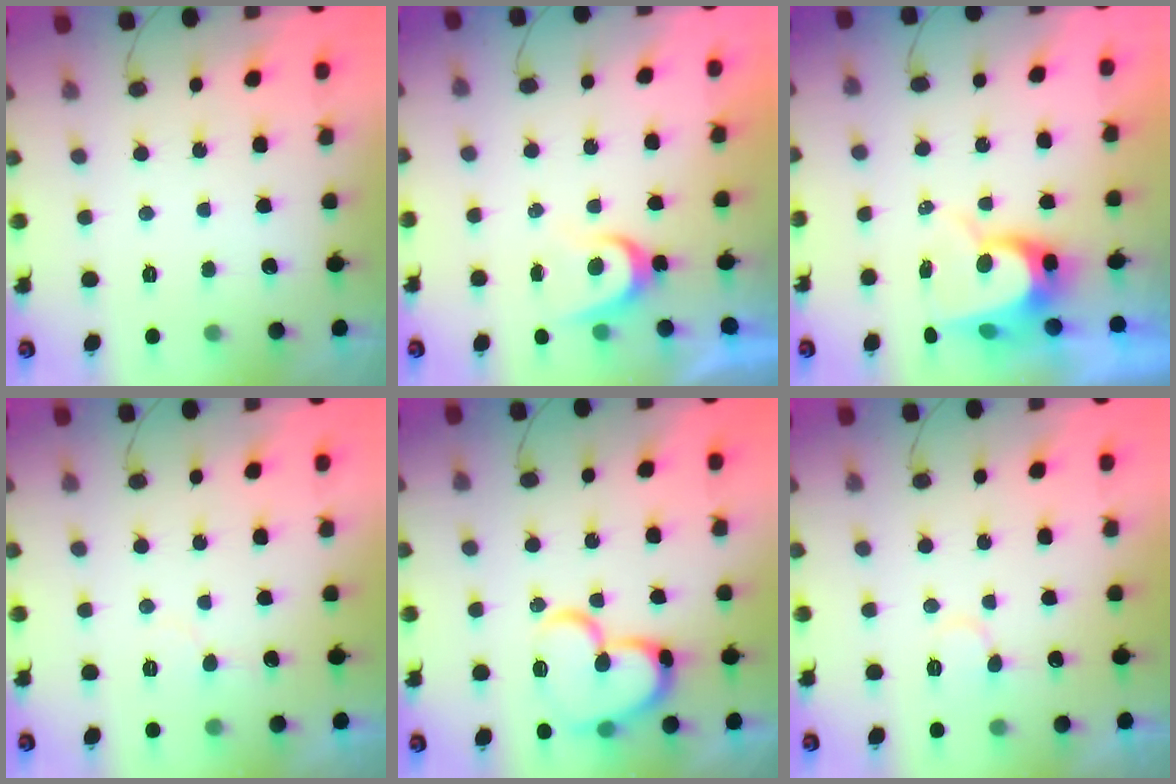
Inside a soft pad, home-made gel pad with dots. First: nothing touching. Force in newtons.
{"total": 4.3, "press": 4.3, "slide": 0.5}
{"total": 8.7, "press": 8.6, "slide": 0.8}
{"total": 5.0, "press": 4.9, "slide": 0.5}
{"total": 17.5, "press": 17.4, "slide": 2.1}
{"total": 7.0, "press": 6.9, "slide": 1.0}